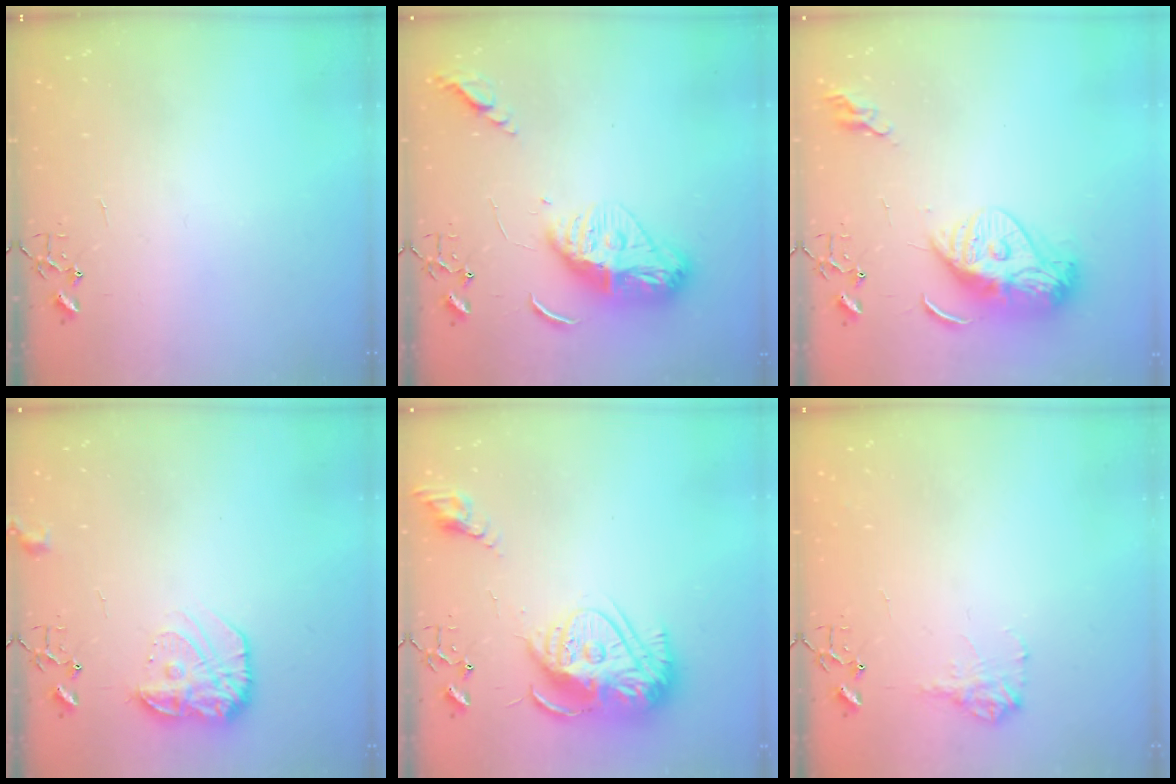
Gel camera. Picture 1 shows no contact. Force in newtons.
{"total": 13.7, "press": 13.7, "slide": 1.4}
{"total": 15.5, "press": 15.4, "slide": 1.3}
{"total": 13.9, "press": 13.9, "slide": 1.0}
{"total": 17.6, "press": 17.5, "slide": 1.6}
{"total": 9.3, "press": 9.3, "slide": 0.3}